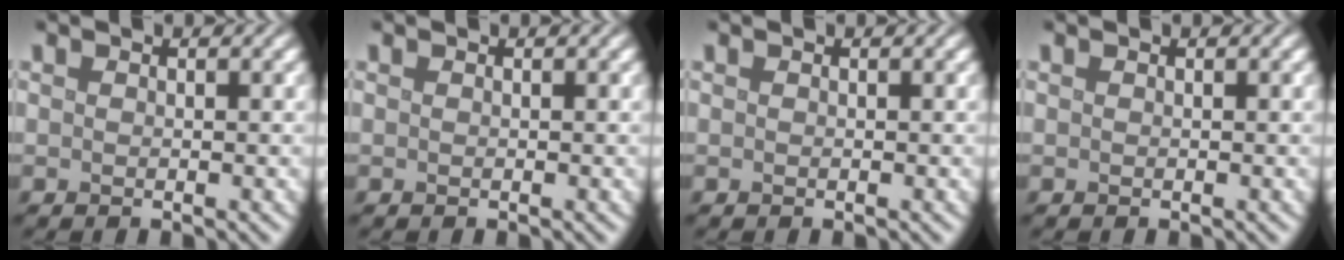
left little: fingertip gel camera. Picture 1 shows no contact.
{"total": 0.0}
{"total": 0.0}
{"total": 0.0}